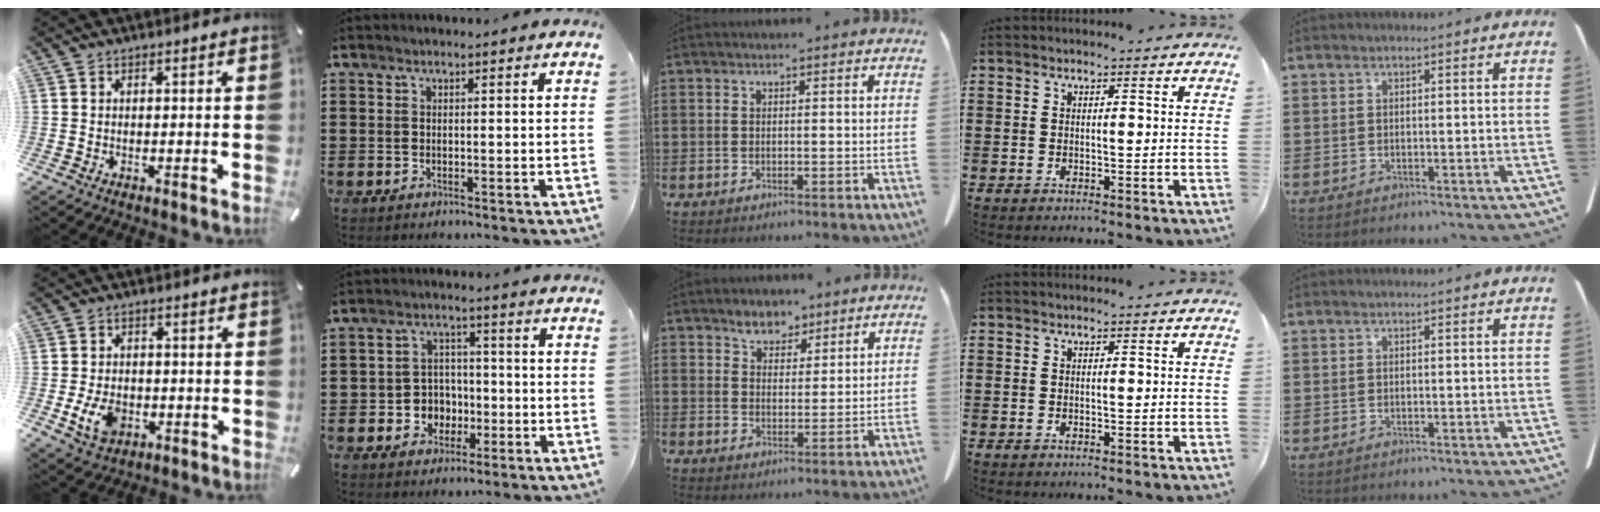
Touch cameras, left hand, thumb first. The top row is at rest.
{"thumb": {"total": 7.2, "force": [-1.9, 5.2, 4.6], "torque": [-0.097, 0.000, -0.035]}, "index": {"total": 5.0, "force": [-1.4, 4.6, 1.4], "torque": [-0.039, 0.013, -0.025]}, "middle": {"total": 4.3, "force": [3.6, 2.2, 0.8], "torque": [-0.029, -0.001, 0.070]}}